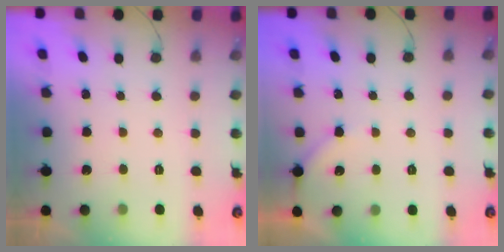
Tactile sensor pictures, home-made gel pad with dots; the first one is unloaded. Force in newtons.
{"total": 2.9, "press": 2.9, "slide": 0.4}